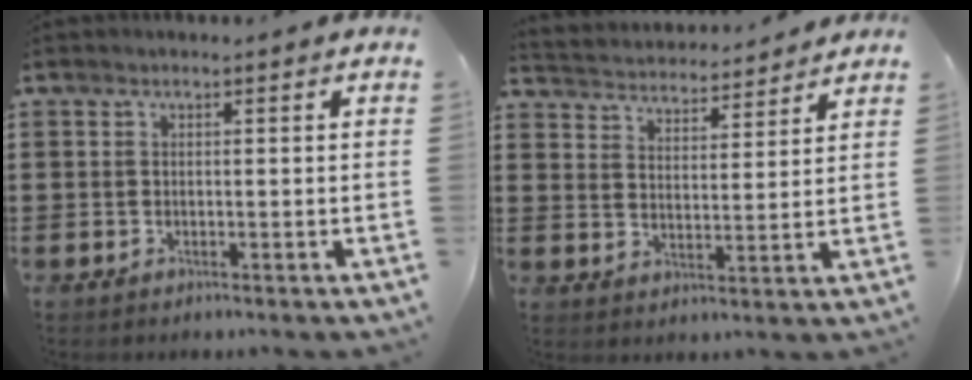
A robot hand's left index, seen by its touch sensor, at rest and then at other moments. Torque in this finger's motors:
{"motor_torque": [2.14, 0.00, 0.15, 0.04]}